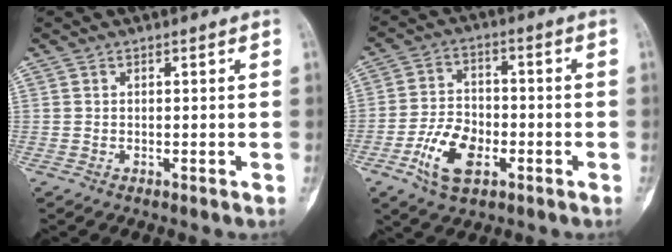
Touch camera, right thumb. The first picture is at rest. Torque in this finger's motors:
{"motor_torque": [0.05, 0.32, 0.33, 0.15, -0.01]}